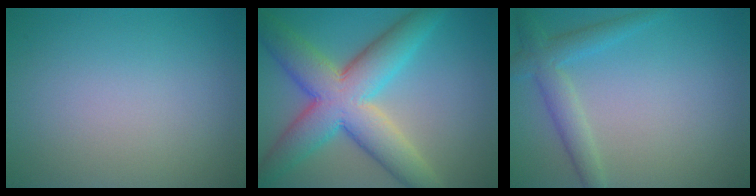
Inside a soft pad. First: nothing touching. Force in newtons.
{"total": 10.1, "press": 10.1, "slide": 0.5}
{"total": 3.0, "press": 3.0, "slide": 0.0}